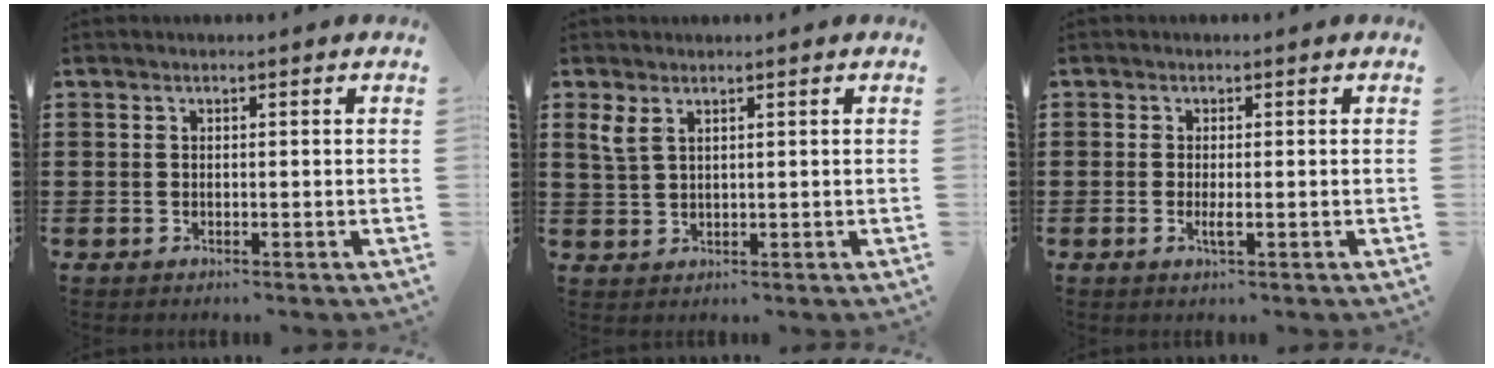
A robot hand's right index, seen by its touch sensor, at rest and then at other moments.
{"total": 2.8, "force": [1.8, 1.1, 1.9], "torque": [-0.042, 0.005, 0.032]}
{"total": 1.6, "force": [-0.3, 0.2, 1.5], "torque": [-0.035, -0.004, -0.009]}